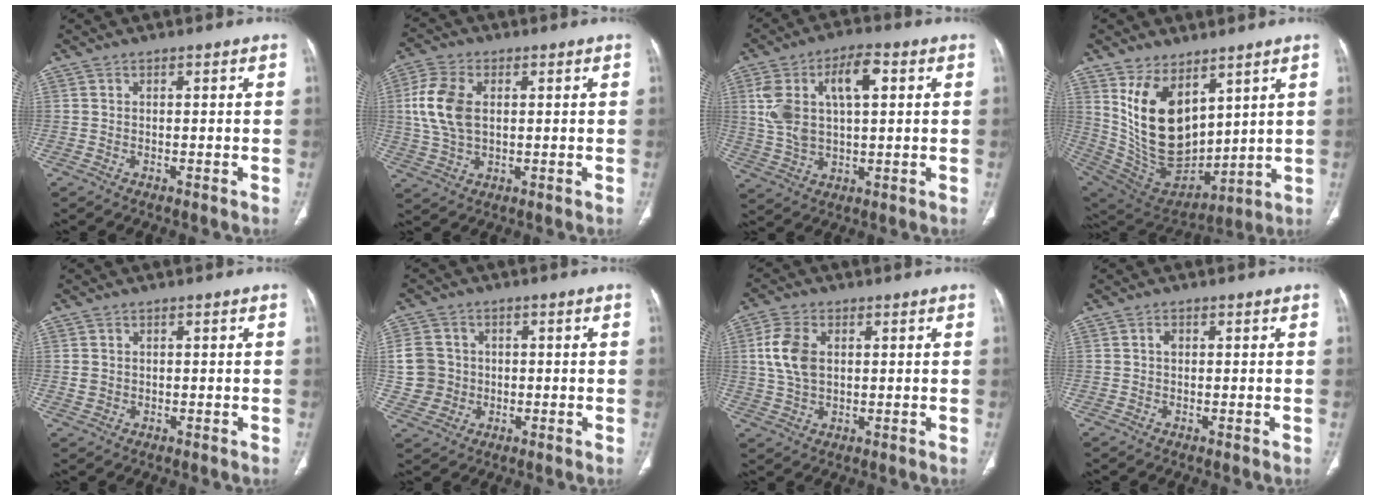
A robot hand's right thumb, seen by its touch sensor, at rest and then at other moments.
{"total": 9.9, "force": [1.4, 6.2, 7.6], "torque": [-0.166, 0.005, 0.030]}
{"total": 13.2, "force": [3.3, 6.7, 11.0], "torque": [-0.208, 0.015, 0.065]}
{"total": 18.3, "force": [7.3, 10.8, 12.8], "torque": [-0.194, -0.047, 0.169]}
{"total": 1.8, "force": [0.1, 1.6, 0.7], "torque": [-0.009, 0.003, 0.009]}
{"total": 7.7, "force": [0.1, 7.4, 2.2], "torque": [-0.022, 0.011, 0.005]}
{"total": 7.7, "force": [1.4, 4.9, 5.8], "torque": [-0.120, 0.004, 0.029]}
{"total": 1.0, "force": [0.2, 0.8, 0.7], "torque": [-0.010, 0.003, 0.002]}